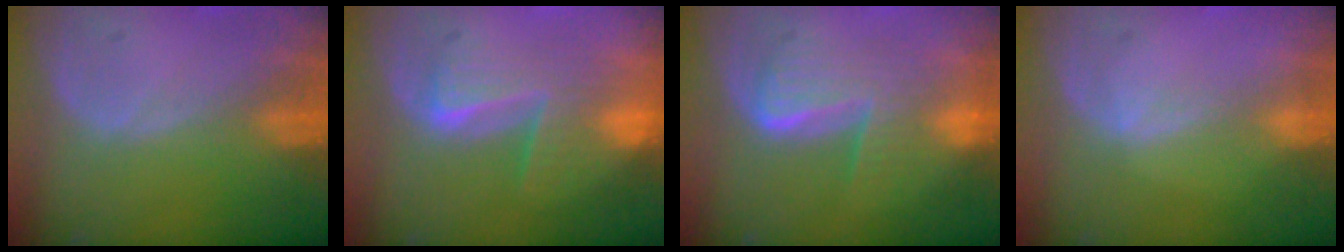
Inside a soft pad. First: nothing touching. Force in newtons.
{"total": 6.8, "press": 6.6, "slide": 1.5}
{"total": 6.6, "press": 6.5, "slide": 0.8}
{"total": 0.9, "press": 0.8, "slide": 0.2}